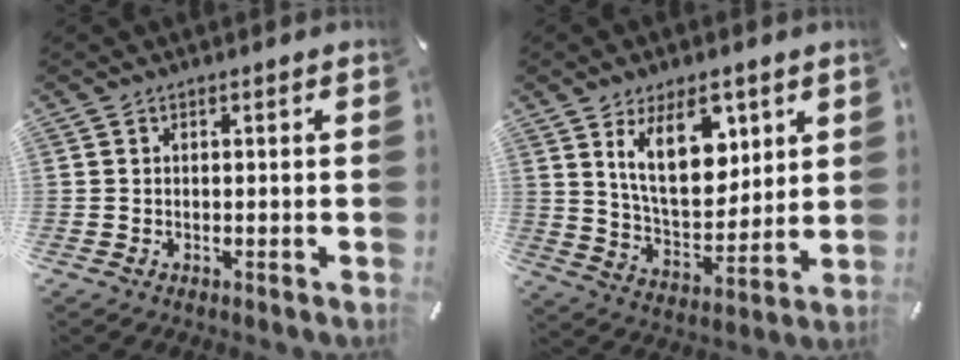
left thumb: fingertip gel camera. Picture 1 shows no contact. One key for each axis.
{"total": 15.1, "fx": 7.1, "fy": 8.6, "fz": 10.1, "tx": -0.166, "ty": -0.020, "tz": 0.127}